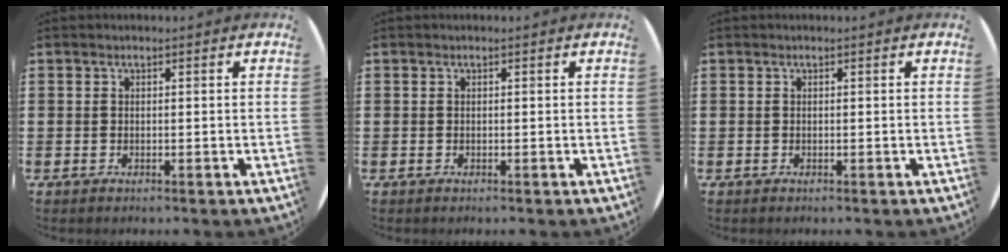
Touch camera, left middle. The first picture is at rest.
{"total": 0.0}
{"total": 0.0}